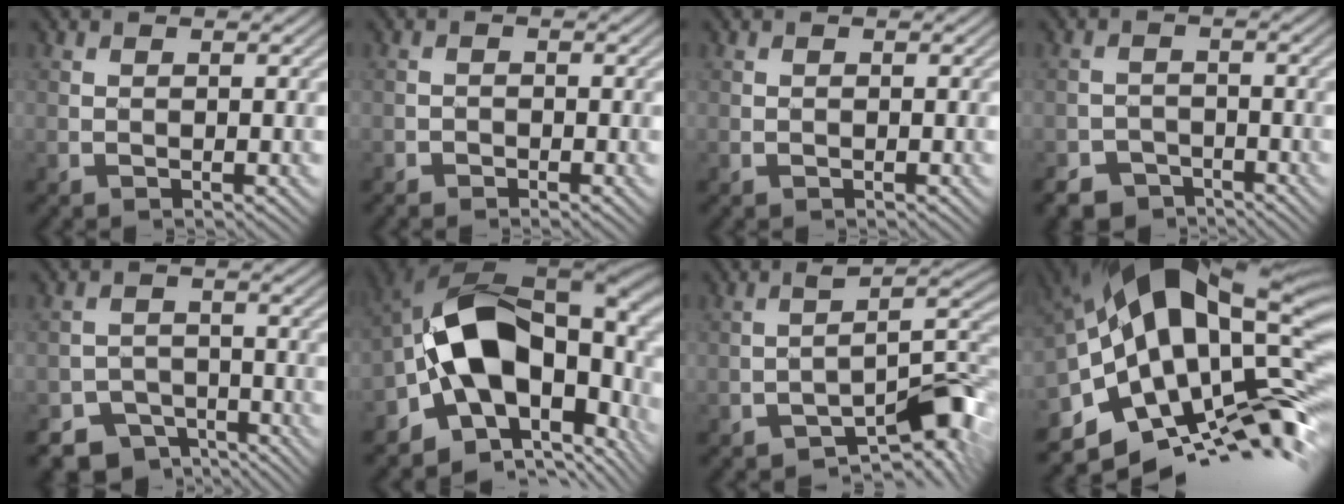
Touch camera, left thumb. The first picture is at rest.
{"total": 1.1, "force": [-1.0, 0.5, 0.2], "torque": [-0.001, 0.000, -0.022]}
{"total": 0.0}
{"total": 4.6, "force": [-3.8, 2.4, 0.9], "torque": [-0.014, -0.003, -0.069]}
{"total": 6.4, "force": [-5.1, 3.6, 1.4], "torque": [-0.020, -0.012, -0.082]}
{"total": 17.9, "force": [-1.9, 11.9, 13.3], "torque": [-0.213, -0.008, -0.016]}
{"total": 8.5, "force": [-5.1, 3.1, 6.1], "torque": [-0.072, -0.002, -0.084]}
{"total": 19.2, "force": [-0.8, 9.6, 16.6], "torque": [-0.276, -0.016, -0.014]}